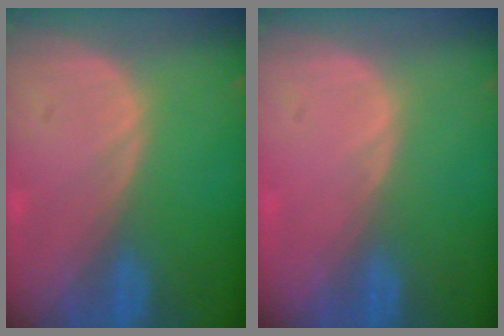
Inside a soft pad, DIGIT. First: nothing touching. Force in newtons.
{"total": 0.5, "press": 0.0, "slide": 0.5}